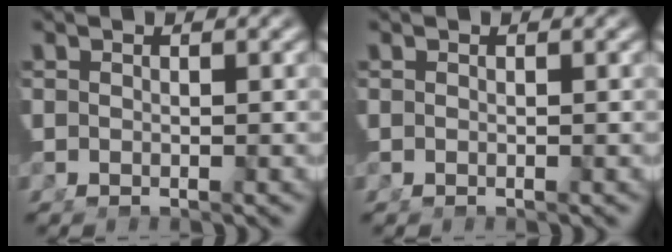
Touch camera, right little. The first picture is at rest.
{"total": 0.0}